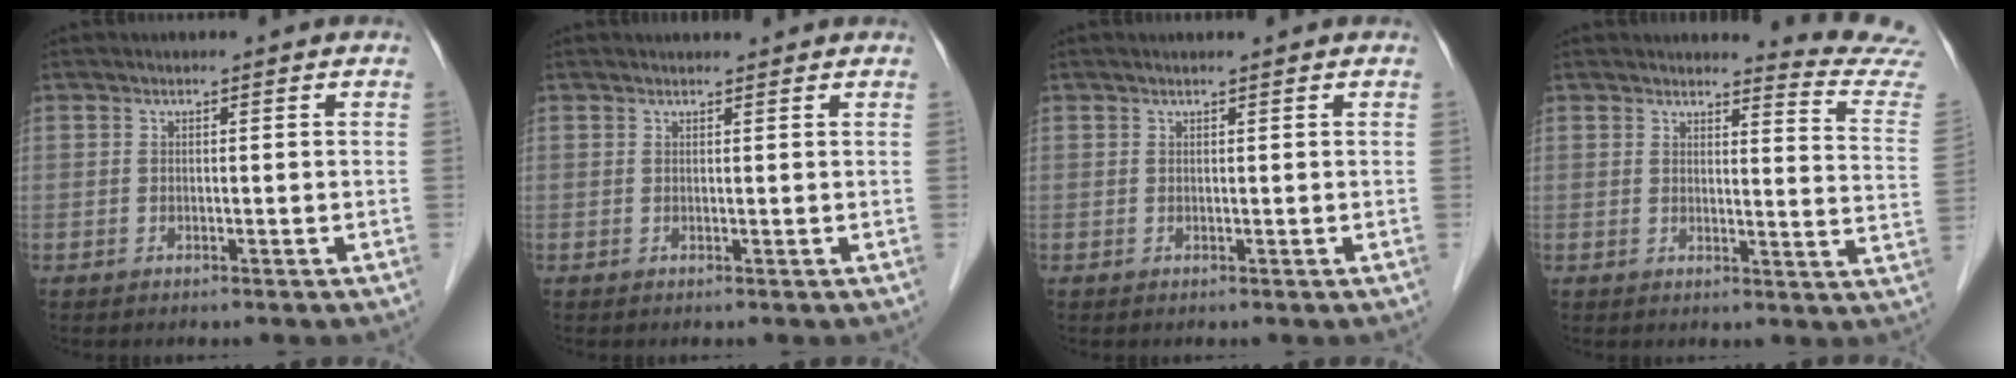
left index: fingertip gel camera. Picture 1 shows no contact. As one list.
[{"total": 2.4, "force": [2.3, 0.4, 0.6], "torque": [-0.010, 0.020, 0.031]}, {"total": 1.2, "force": [1.1, -0.1, 0.6], "torque": [-0.008, 0.012, 0.020]}, {"total": 10.0, "force": [9.9, -1.6, -0.3], "torque": [-0.003, -0.116, 0.092]}]